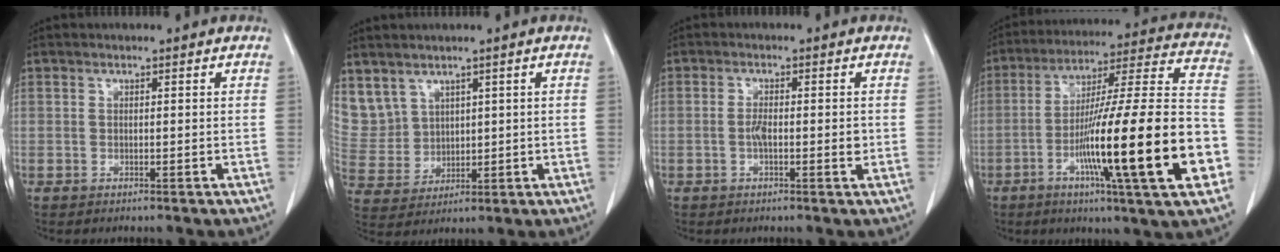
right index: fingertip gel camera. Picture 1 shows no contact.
{"total": 10.1, "force": [5.4, 8.2, 2.2], "torque": [-0.078, 0.031, 0.141]}
{"total": 3.2, "force": [-0.4, 0.9, 3.0], "torque": [-0.061, 0.000, -0.009]}
{"total": 25.5, "force": [-7.8, 0.9, 24.3], "torque": [-0.339, -0.008, -0.130]}